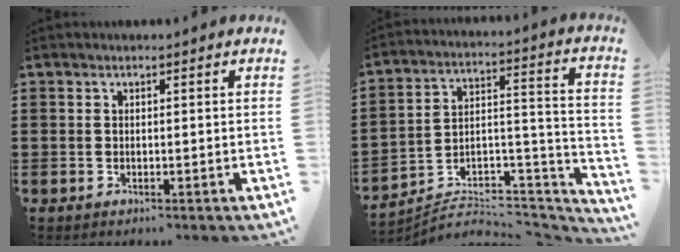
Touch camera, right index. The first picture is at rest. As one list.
[{"total": 3.8, "force": [-3.3, 1.7, 1.0], "torque": [-0.021, -0.012, -0.069]}]